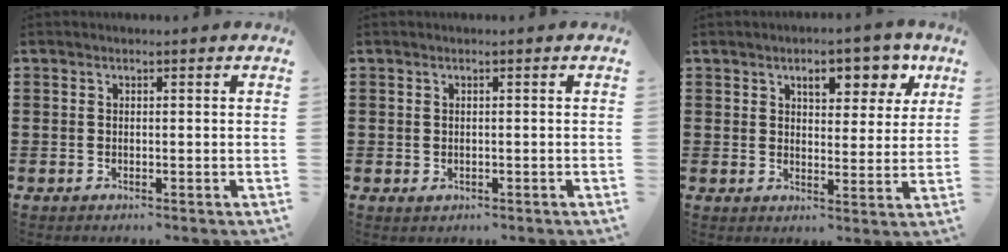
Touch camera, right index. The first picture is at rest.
{"total": 0.6, "force": [-0.1, 0.5, 0.4], "torque": [-0.009, 0.002, -0.003]}
{"total": 6.7, "force": [3.9, 3.3, 4.4], "torque": [-0.062, -0.004, 0.058]}